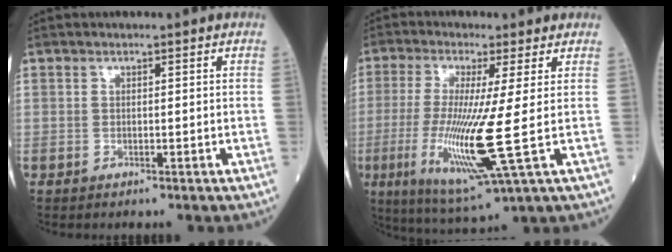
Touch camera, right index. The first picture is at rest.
{"total": 13.0, "force": [-1.8, -0.7, 12.8], "torque": [-0.268, -0.036, -0.036]}